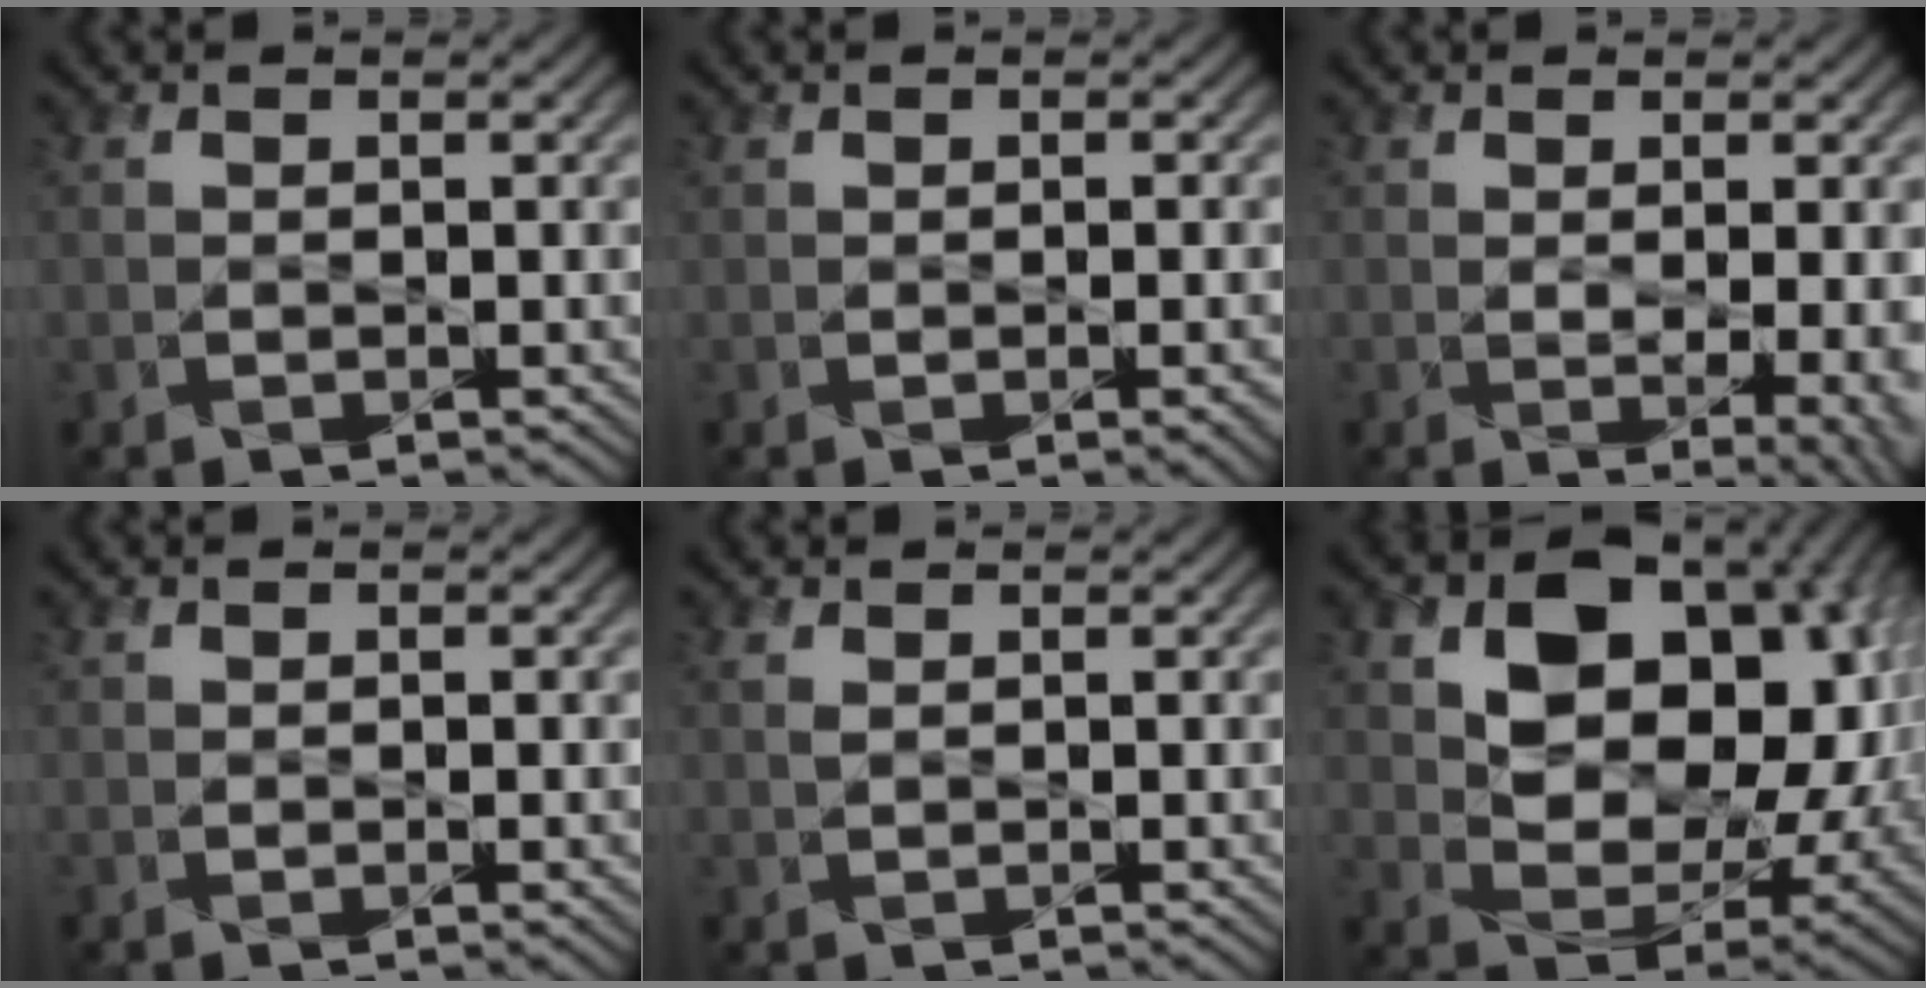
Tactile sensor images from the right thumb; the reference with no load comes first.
{"total": 1.9, "force": [-0.4, 0.3, 1.9], "torque": [-0.029, -0.002, -0.003]}
{"total": 4.7, "force": [-0.2, 1.3, 4.5], "torque": [-0.069, -0.009, 0.005]}
{"total": 0.8, "force": [0.0, 0.2, 0.7], "torque": [-0.010, -0.002, 0.000]}
{"total": 0.9, "force": [0.5, 0.4, 0.7], "torque": [-0.024, 0.002, 0.011]}
{"total": 14.5, "force": [2.9, 9.9, 10.2], "torque": [-0.180, -0.009, 0.060]}